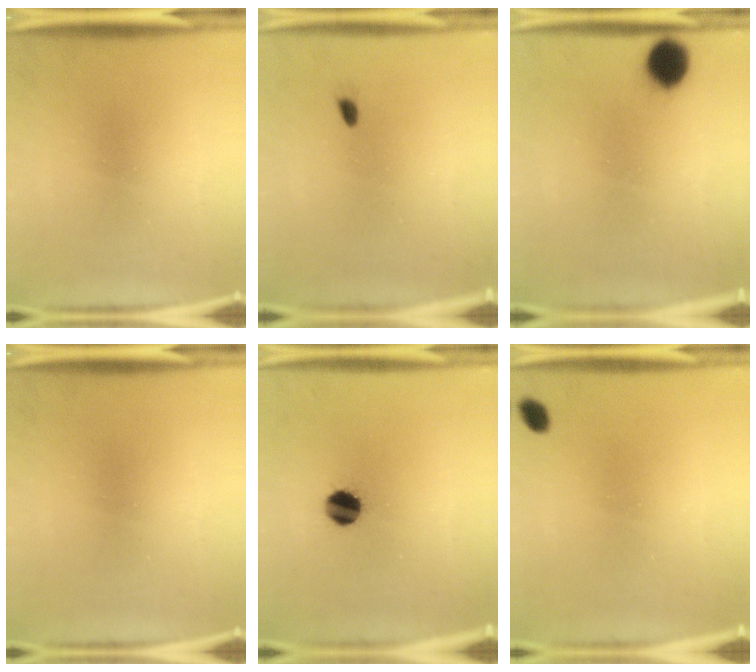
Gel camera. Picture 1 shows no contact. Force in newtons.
{"total": 0.6}
{"total": 6.3}
{"total": 0.0}
{"total": 6.9}
{"total": 1.8}